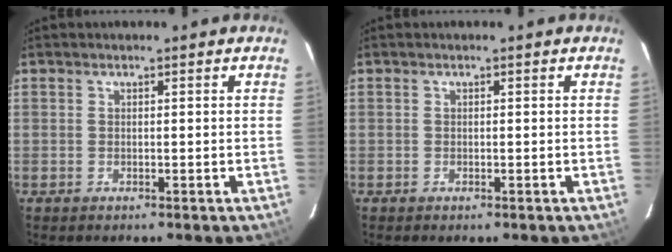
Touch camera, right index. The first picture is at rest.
{"total": 0.0}